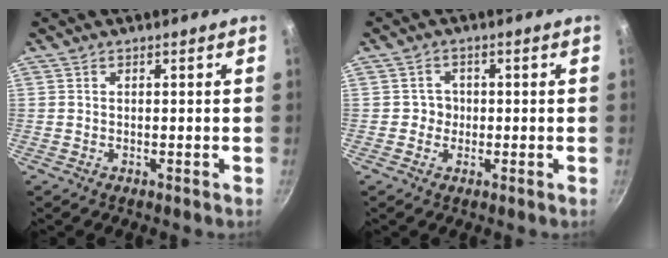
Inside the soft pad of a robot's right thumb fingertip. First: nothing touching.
{"total": 2.3, "force": [-0.3, 2.2, 0.5], "torque": [0.014, 0.004, -0.009]}